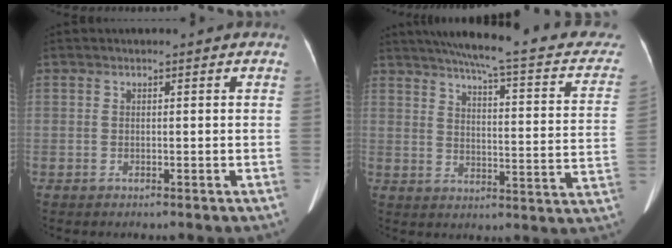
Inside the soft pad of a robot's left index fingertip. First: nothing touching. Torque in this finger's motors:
{"motor_torque": [-0.59, -0.85, -0.05, 0.02]}